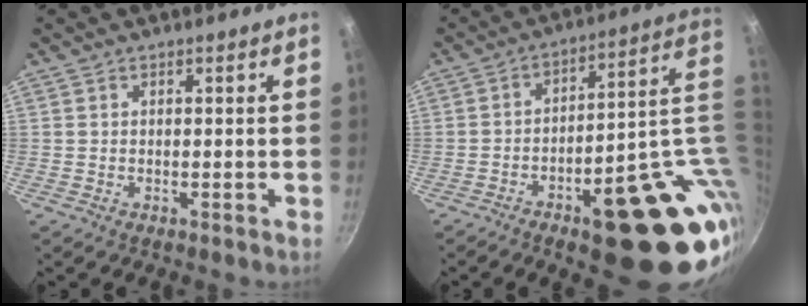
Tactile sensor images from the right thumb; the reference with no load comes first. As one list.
[{"total": 25.7, "force": [-3.7, 10.9, 23.0], "torque": [-0.230, 0.015, -0.027]}]